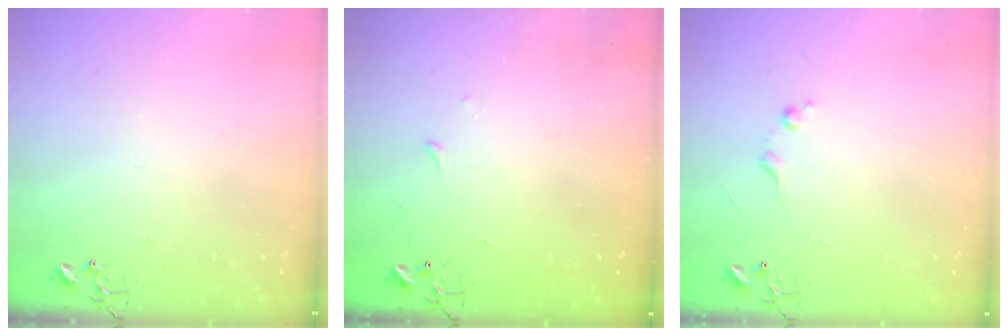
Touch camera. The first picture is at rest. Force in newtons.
{"total": 3.3, "press": 3.3, "slide": 0.5}
{"total": 6.8, "press": 6.7, "slide": 0.8}